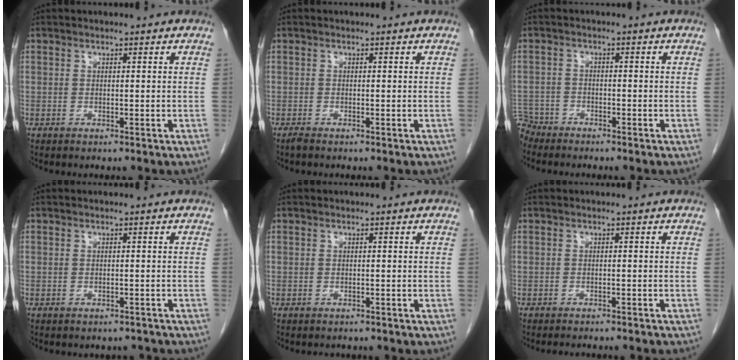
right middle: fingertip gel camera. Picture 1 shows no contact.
{"total": 0.7, "force": [-0.6, 0.0, 0.3], "torque": [-0.014, -0.003, -0.012]}
{"total": 4.5, "force": [-4.2, 1.5, -0.4], "torque": [0.010, -0.006, -0.083]}
{"total": 2.6, "force": [-2.3, 1.1, 0.2], "torque": [-0.001, 0.002, -0.030]}
{"total": 1.9, "force": [-1.8, 0.8, 0.2], "torque": [-0.006, 0.000, -0.024]}
{"total": 6.2, "force": [-5.7, 1.0, 2.3], "torque": [-0.026, -0.005, -0.066]}